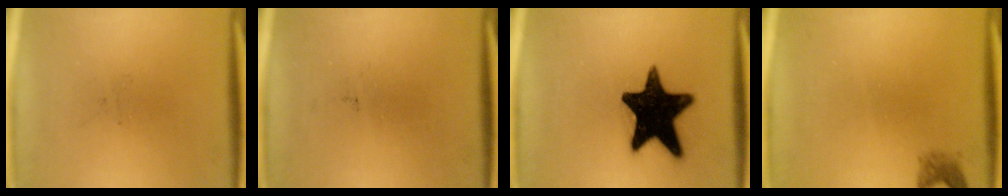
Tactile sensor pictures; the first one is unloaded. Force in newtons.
{"total": 0.0}
{"total": 18.1}
{"total": 1.5}